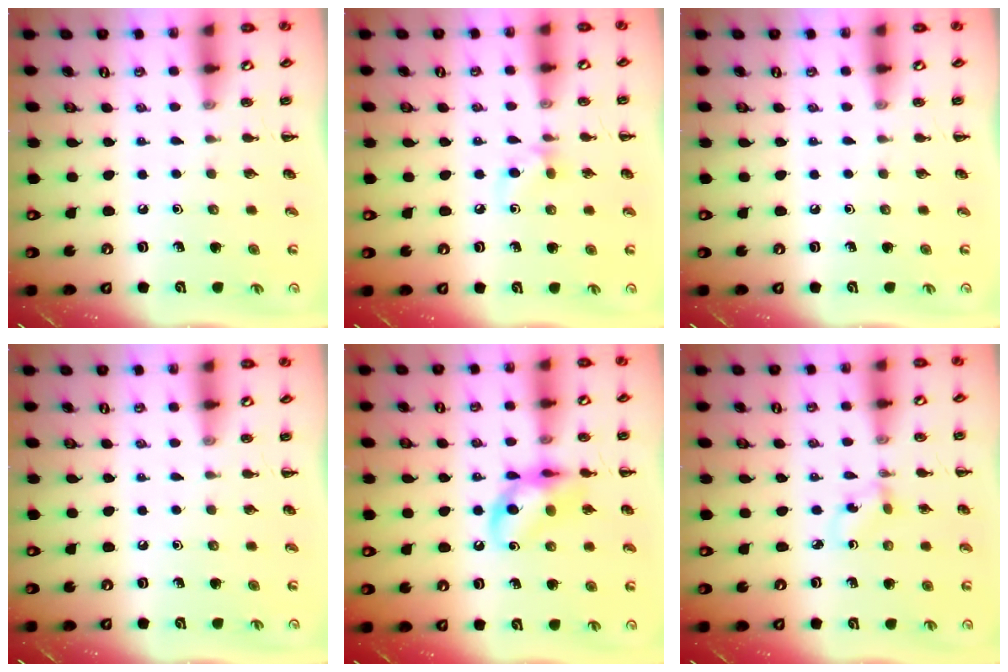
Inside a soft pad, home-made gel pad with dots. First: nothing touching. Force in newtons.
{"total": 6.3, "press": 6.1, "slide": 1.6}
{"total": 0.0}
{"total": 0.0}
{"total": 13.8, "press": 13.6, "slide": 2.5}
{"total": 1.3, "press": 1.0, "slide": 0.7}